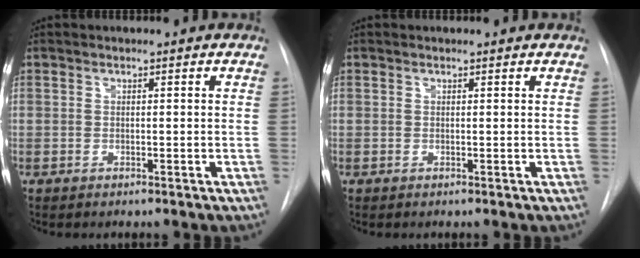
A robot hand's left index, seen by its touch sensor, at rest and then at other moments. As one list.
[{"total": 0.0}]